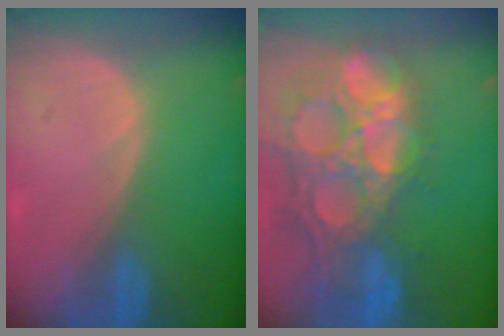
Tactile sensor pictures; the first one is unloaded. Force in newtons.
{"total": 14.8, "press": 12.2, "slide": 8.3}